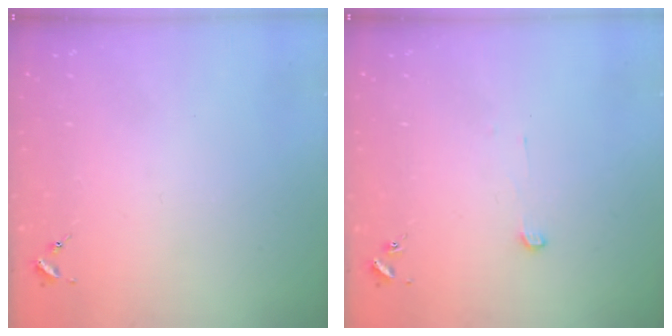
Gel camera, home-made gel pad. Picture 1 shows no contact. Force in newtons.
{"total": 2.9, "press": 2.9, "slide": 0.2}